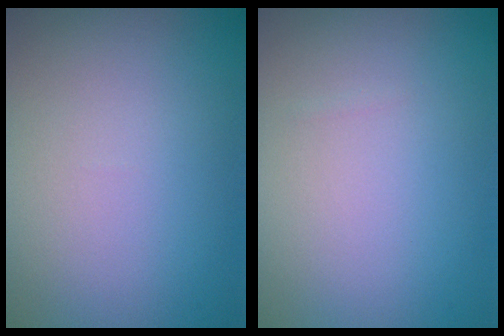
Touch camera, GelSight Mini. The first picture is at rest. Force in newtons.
{"total": 0.0}